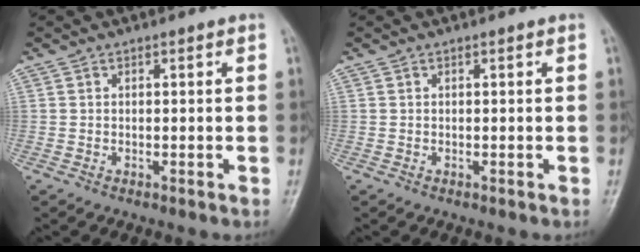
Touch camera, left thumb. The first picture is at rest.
{"total": 0.0}